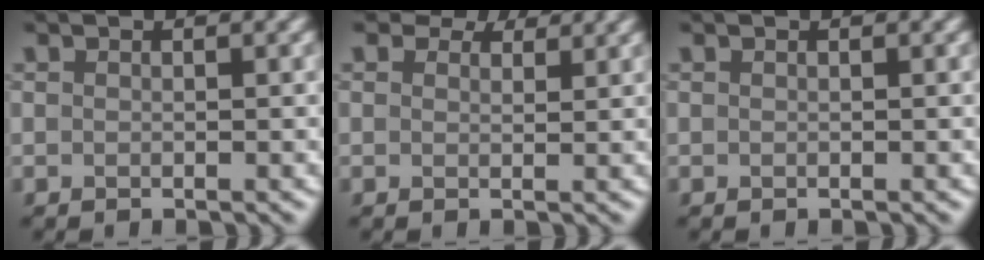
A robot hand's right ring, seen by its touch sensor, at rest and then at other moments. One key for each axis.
{"total": 3.3, "fx": 2.7, "fy": 1.5, "fz": 1.3, "tx": -0.025, "ty": -0.001, "tz": 0.031}
{"total": 0.0}